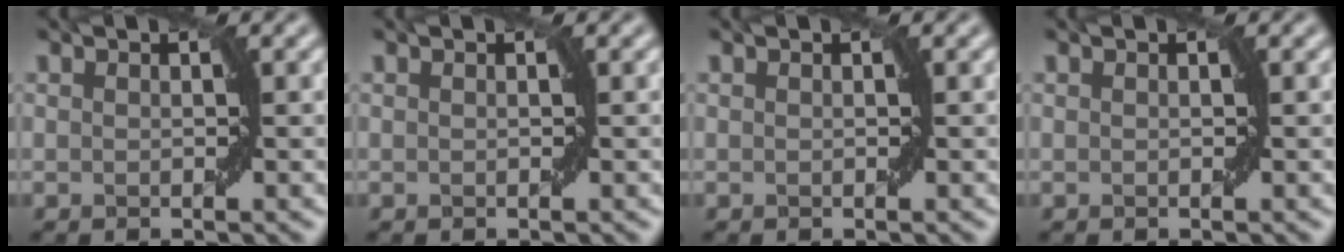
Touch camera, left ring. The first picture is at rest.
{"total": 0.0}
{"total": 0.0}
{"total": 0.0}